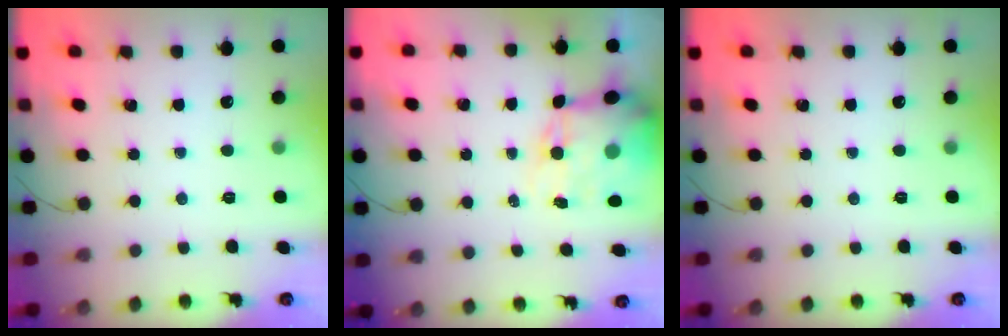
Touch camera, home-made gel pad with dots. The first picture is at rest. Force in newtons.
{"total": 11.6, "press": 11.2, "slide": 3.0}
{"total": 0.0}